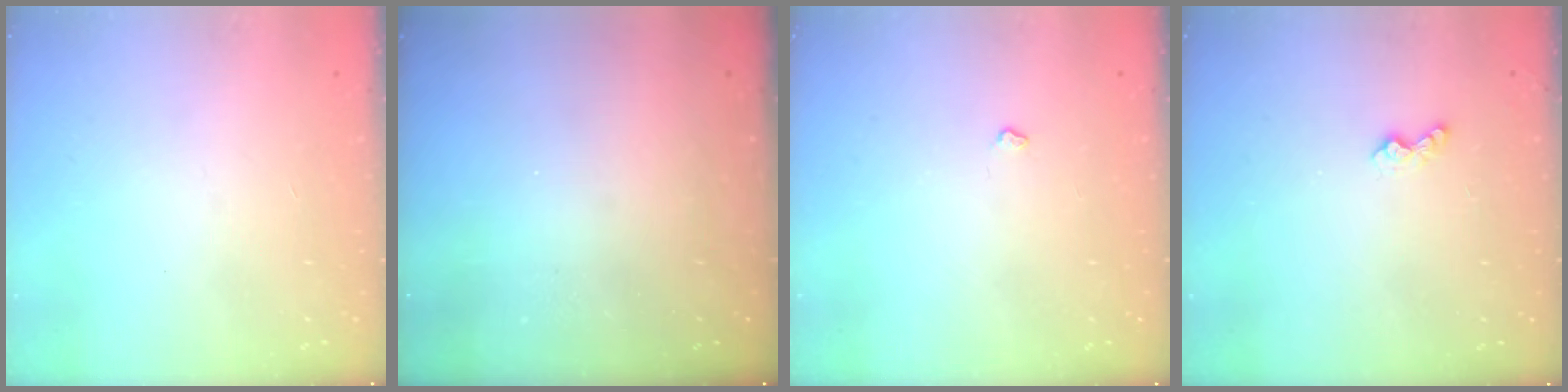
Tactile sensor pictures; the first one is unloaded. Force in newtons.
{"total": 0.0}
{"total": 2.9, "press": 2.9, "slide": 0.5}
{"total": 4.8, "press": 4.8, "slide": 0.6}